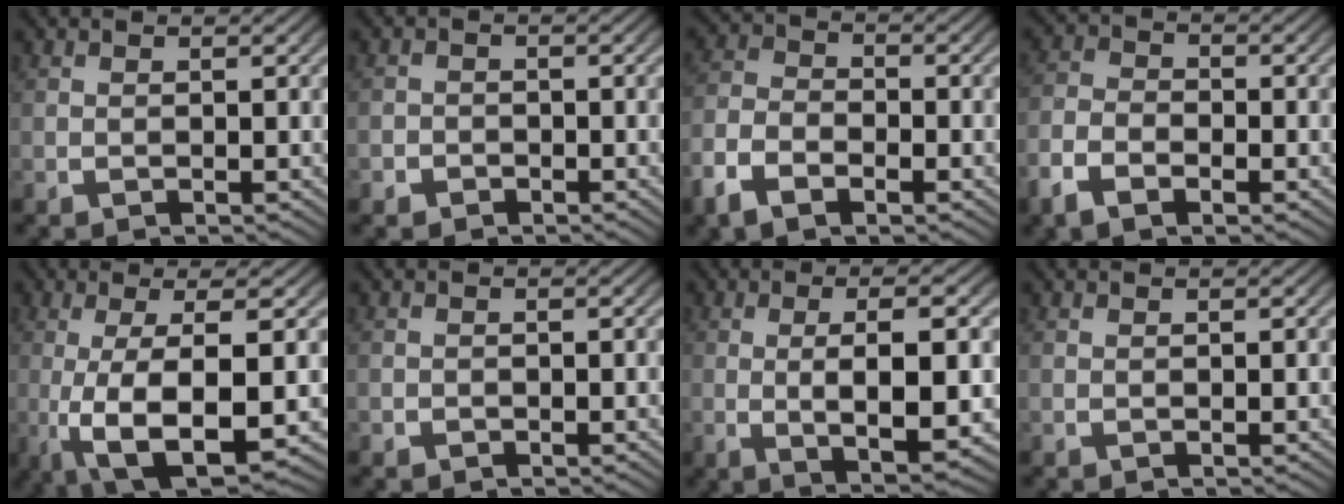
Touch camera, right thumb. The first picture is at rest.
{"total": 1.6, "force": [-1.0, 1.3, 0.0], "torque": [0.006, -0.004, -0.021]}
{"total": 4.4, "force": [-1.9, 3.0, 2.7], "torque": [-0.063, -0.007, -0.037]}
{"total": 3.6, "force": [-1.7, 2.3, 2.1], "torque": [-0.045, -0.006, -0.035]}
{"total": 10.2, "force": [-2.1, 4.9, 8.7], "torque": [-0.219, -0.045, -0.004]}
{"total": 0.6, "force": [-0.4, 0.5, 0.0], "torque": [-0.001, -0.003, -0.009]}
{"total": 7.4, "force": [-0.6, 2.5, 6.9], "torque": [-0.138, -0.020, 0.006]}
{"total": 0.0}